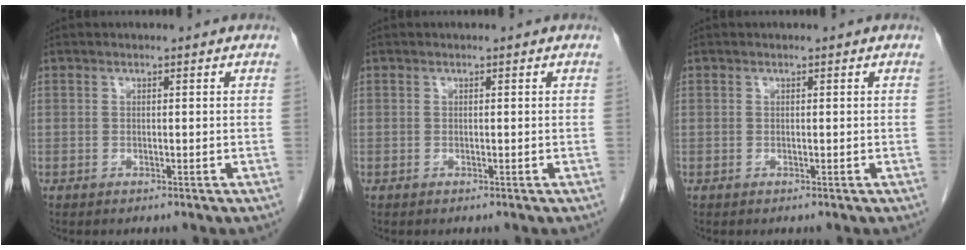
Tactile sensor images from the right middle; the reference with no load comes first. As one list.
[{"total": 0.0}, {"total": 0.0}]